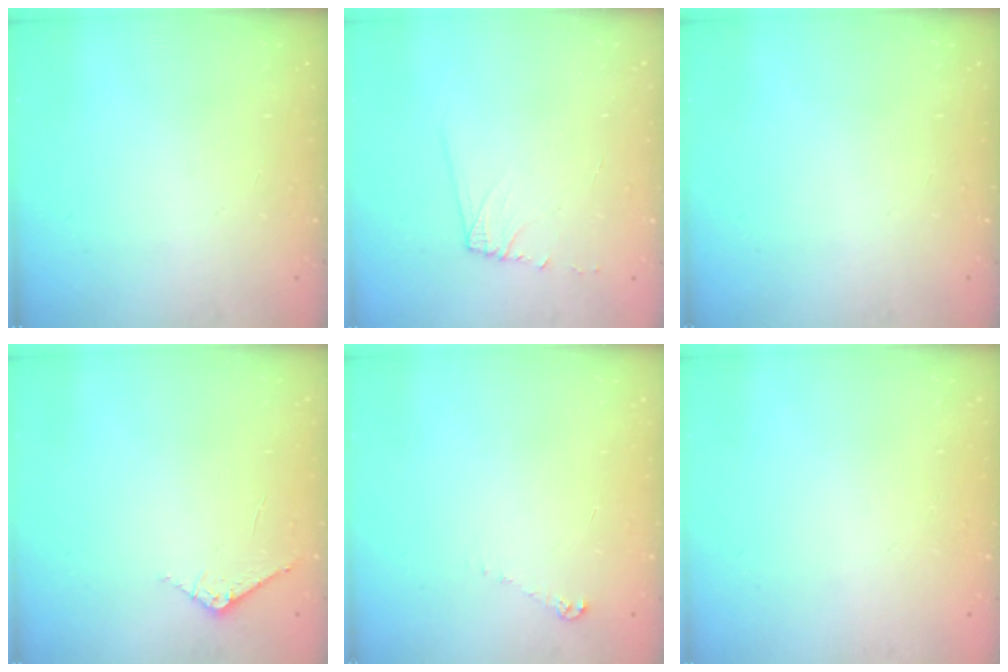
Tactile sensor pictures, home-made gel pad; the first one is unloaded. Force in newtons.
{"total": 6.1, "press": 6.1, "slide": 0.6}
{"total": 0.0}
{"total": 6.1, "press": 6.1, "slide": 0.5}
{"total": 4.3, "press": 4.2, "slide": 0.6}
{"total": 0.0}